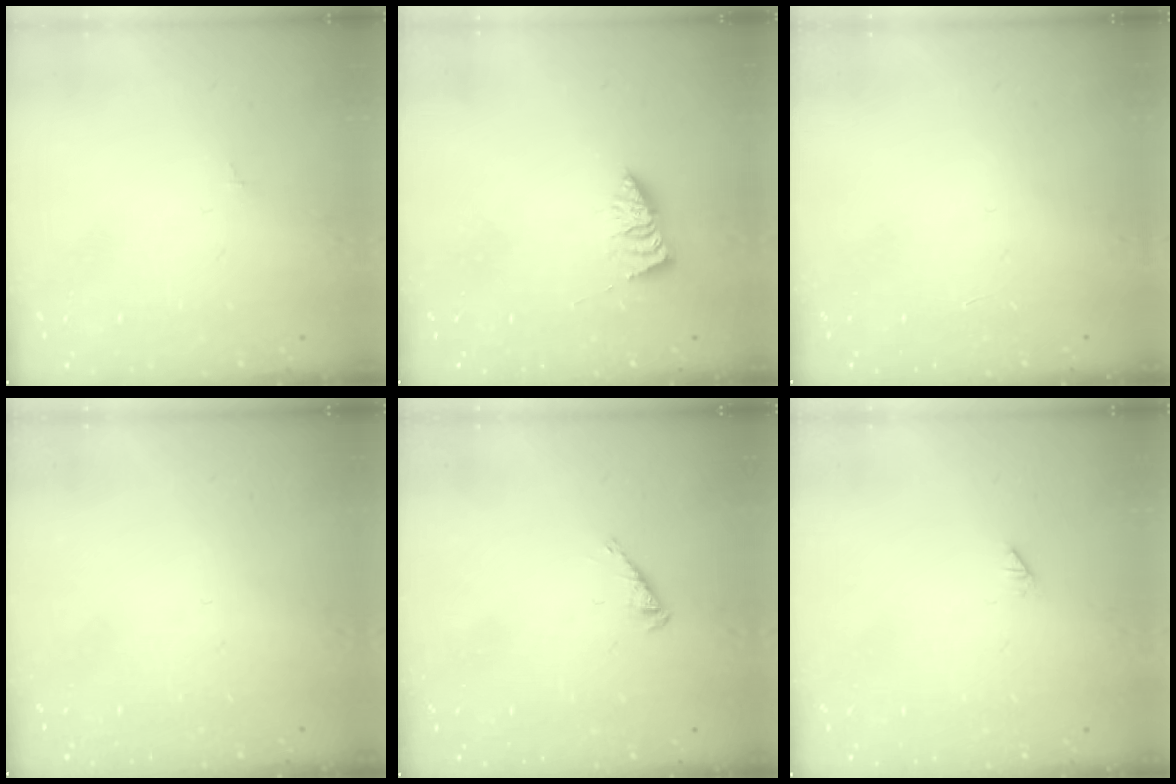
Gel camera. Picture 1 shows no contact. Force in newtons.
{"total": 2.3, "press": 2.3, "slide": 0.4}
{"total": 0.0}
{"total": 0.0}
{"total": 2.8, "press": 2.7, "slide": 0.5}
{"total": 0.0}